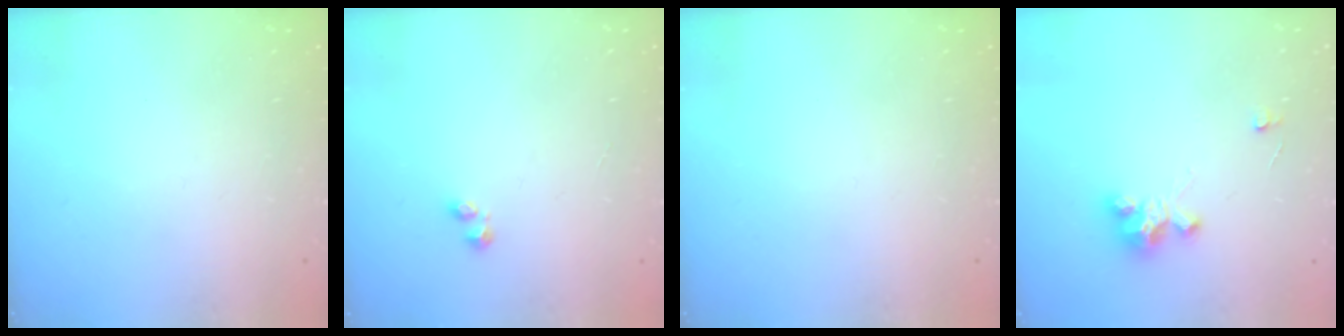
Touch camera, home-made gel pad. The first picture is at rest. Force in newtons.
{"total": 1.2, "press": 1.1, "slide": 0.5}
{"total": 0.0}
{"total": 3.9, "press": 3.9, "slide": 0.1}